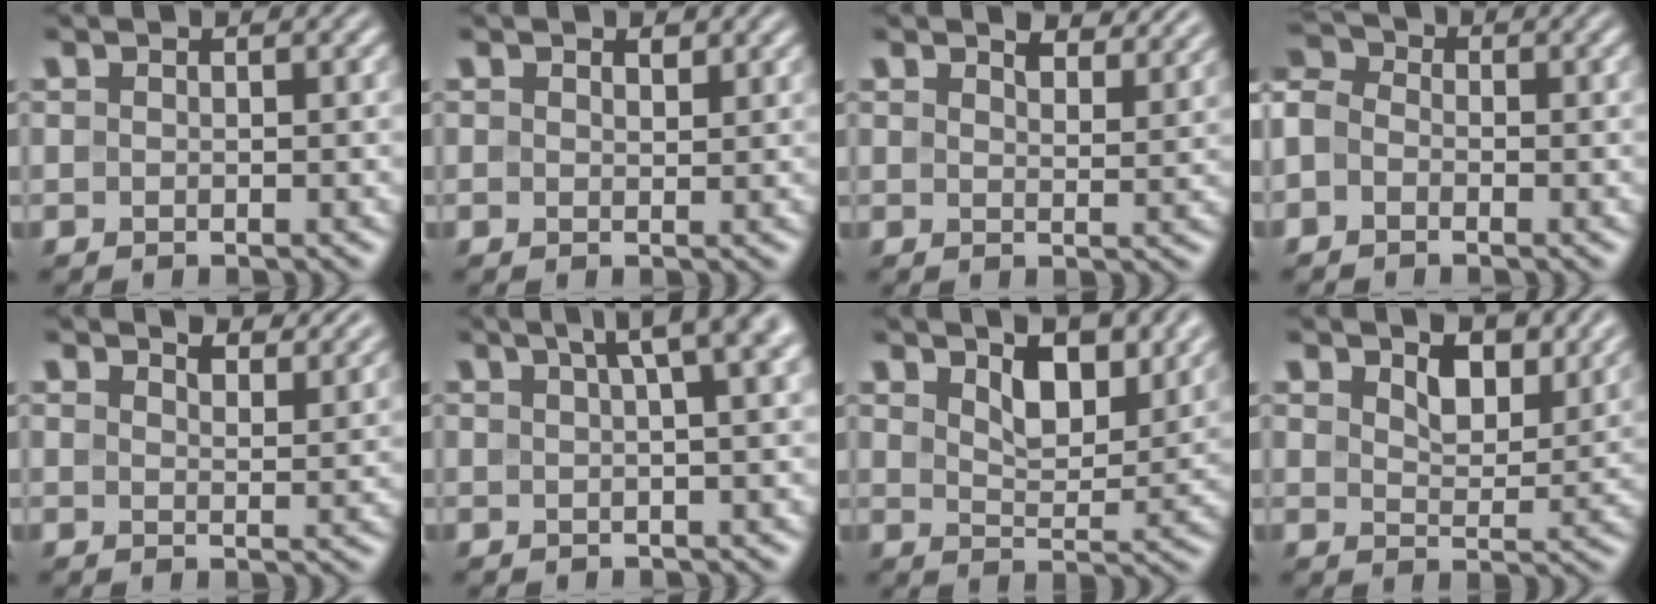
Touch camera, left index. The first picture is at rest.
{"total": 1.2, "force": [0.8, 0.8, 0.6], "torque": [-0.010, -0.004, 0.013]}
{"total": 4.3, "force": [3.6, 1.4, 2.0], "torque": [-0.033, -0.003, 0.043]}
{"total": 3.3, "force": [-0.8, 2.6, 1.8], "torque": [-0.034, 0.017, -0.029]}
{"total": 4.7, "force": [4.1, 1.1, 1.9], "torque": [-0.032, -0.002, 0.046]}
{"total": 5.7, "force": [3.1, 1.6, 4.5], "torque": [-0.046, 0.023, 0.043]}
{"total": 6.4, "force": [3.8, 2.9, 4.2], "torque": [-0.077, -0.006, 0.054]}
{"total": 5.4, "force": [3.3, 2.6, 3.3], "torque": [-0.063, -0.009, 0.046]}